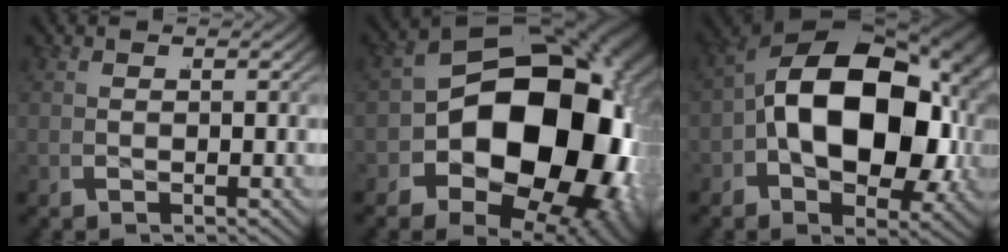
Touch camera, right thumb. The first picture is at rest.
{"total": 28.8, "force": [-1.5, 19.0, 21.5], "torque": [-0.349, -0.078, 0.006]}
{"total": 18.5, "force": [-0.2, 11.4, 14.5], "torque": [-0.250, -0.034, 0.009]}